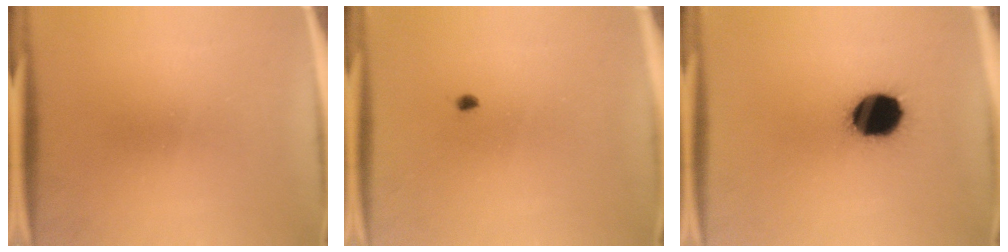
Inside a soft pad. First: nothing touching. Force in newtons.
{"total": 0.7}
{"total": 15.5}